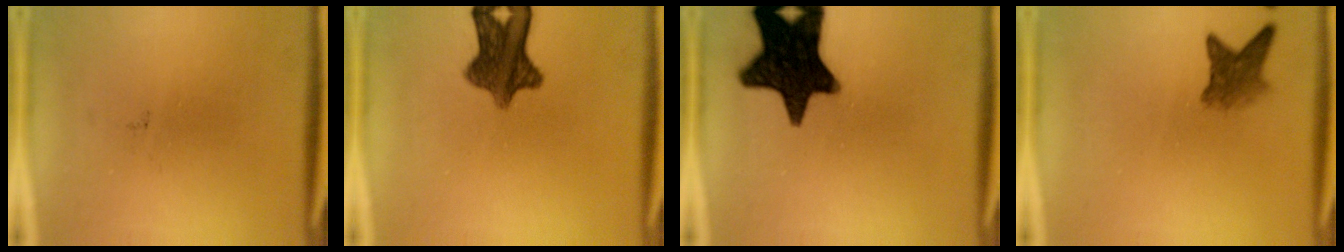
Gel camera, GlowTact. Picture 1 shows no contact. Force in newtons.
{"total": 9.2}
{"total": 17.5}
{"total": 3.7}